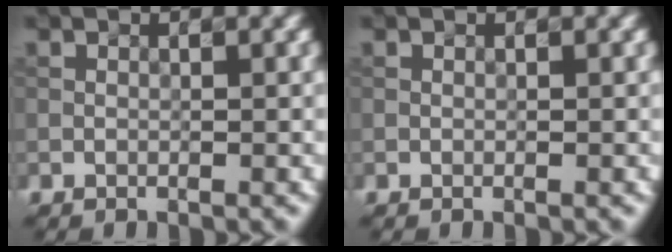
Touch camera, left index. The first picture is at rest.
{"total": 0.0}